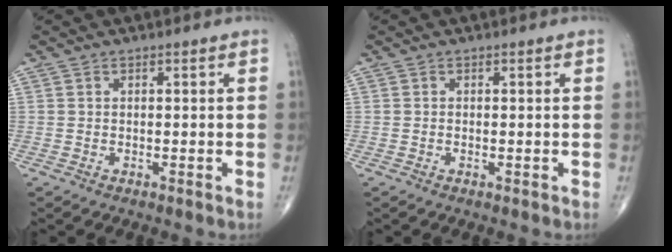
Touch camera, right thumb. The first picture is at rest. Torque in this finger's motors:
{"motor_torque": [-0.43, 0.04, -0.34, -0.26, 0.05]}